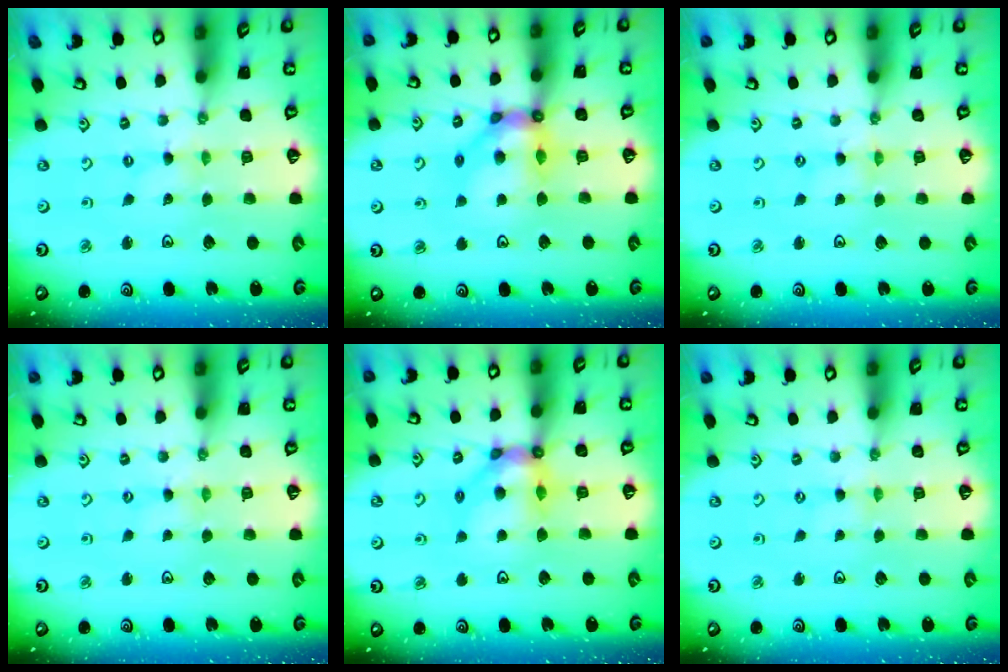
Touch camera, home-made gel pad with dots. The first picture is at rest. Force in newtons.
{"total": 11.3, "press": 11.2, "slide": 1.5}
{"total": 0.0}
{"total": 1.3, "press": 1.2, "slide": 0.2}
{"total": 10.9, "press": 10.8, "slide": 1.6}
{"total": 0.0}